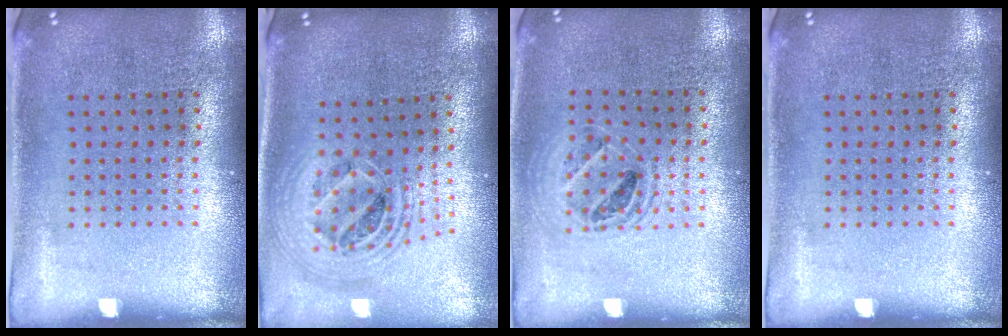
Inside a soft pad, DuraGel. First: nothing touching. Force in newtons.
{"total": 2.2, "press": 1.8, "slide": 1.3}
{"total": 1.4, "press": 1.3, "slide": 0.5}
{"total": 0.0}